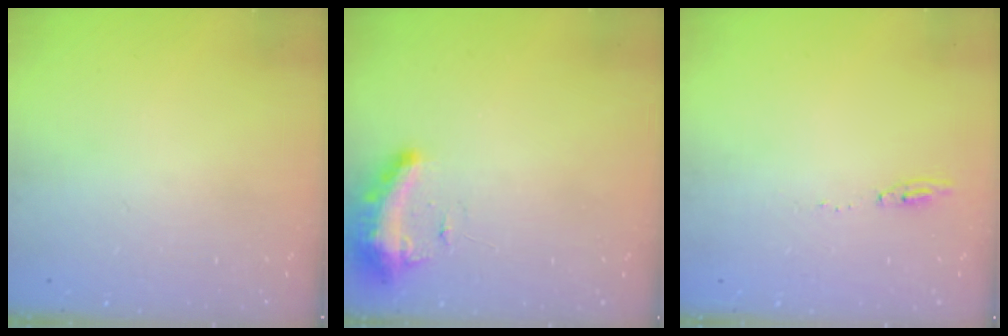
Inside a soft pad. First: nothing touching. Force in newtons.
{"total": 9.8, "press": 9.8, "slide": 0.5}
{"total": 5.2, "press": 5.2, "slide": 0.5}